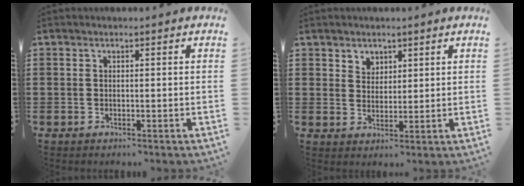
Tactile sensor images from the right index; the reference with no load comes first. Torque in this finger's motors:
{"motor_torque": [0.01, -0.01, 0.01, 0.02]}